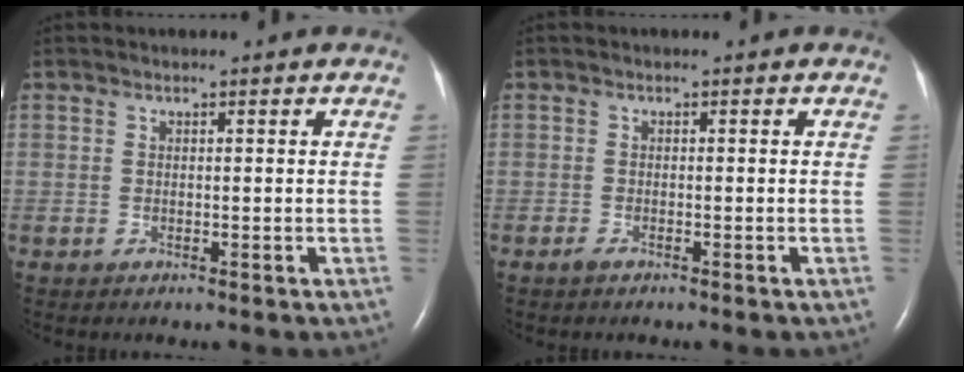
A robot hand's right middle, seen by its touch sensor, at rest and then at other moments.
{"total": 0.9, "force": [-0.7, 0.1, 0.5], "torque": [-0.017, -0.002, -0.012]}